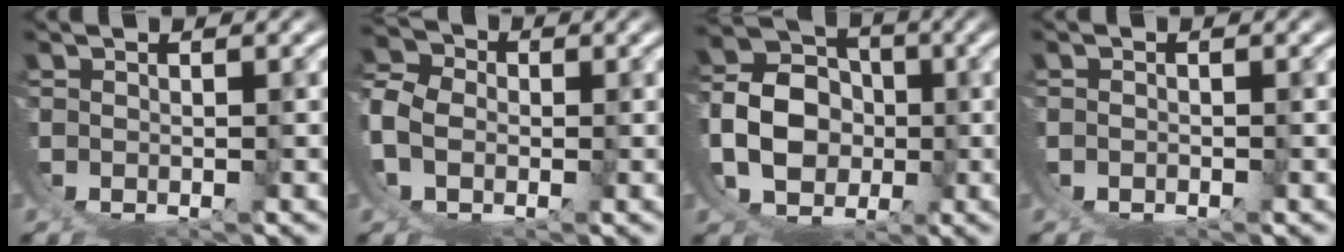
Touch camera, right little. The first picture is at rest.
{"total": 8.9, "force": [3.1, 6.9, 4.6], "torque": [-0.107, 0.006, 0.036]}
{"total": 11.5, "force": [2.7, 9.4, 6.1], "torque": [-0.155, -0.028, 0.053]}
{"total": 1.2, "force": [-0.3, 1.1, 0.3], "torque": [-0.012, -0.001, -0.006]}